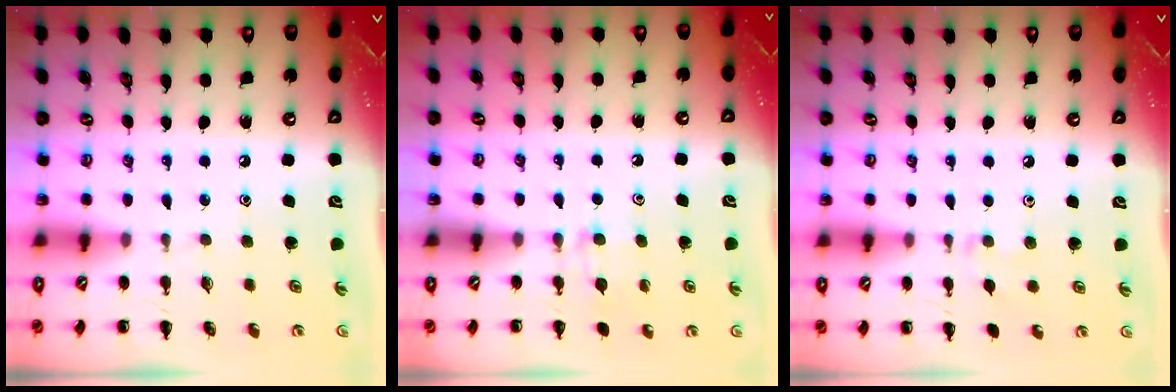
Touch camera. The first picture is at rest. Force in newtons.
{"total": 6.3, "press": 6.0, "slide": 1.9}
{"total": 2.9, "press": 2.7, "slide": 1.0}